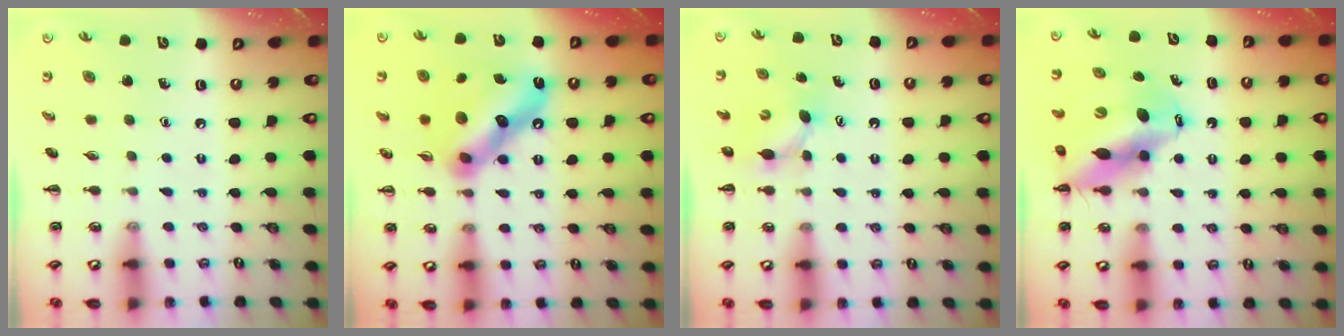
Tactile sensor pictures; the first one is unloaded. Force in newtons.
{"total": 17.1, "press": 17.0, "slide": 1.5}
{"total": 4.8, "press": 4.7, "slide": 1.1}
{"total": 13.5, "press": 12.9, "slide": 3.7}